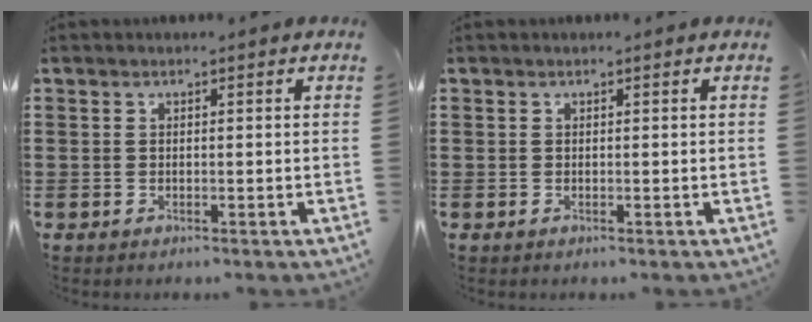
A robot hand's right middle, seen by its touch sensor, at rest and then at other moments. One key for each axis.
{"total": 0.0}